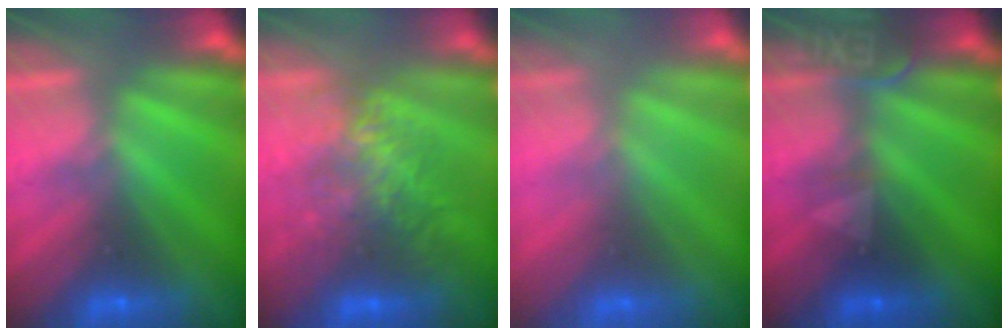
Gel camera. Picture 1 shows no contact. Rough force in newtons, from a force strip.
{"total": 7.9}
{"total": 2.8}
{"total": 2.4}